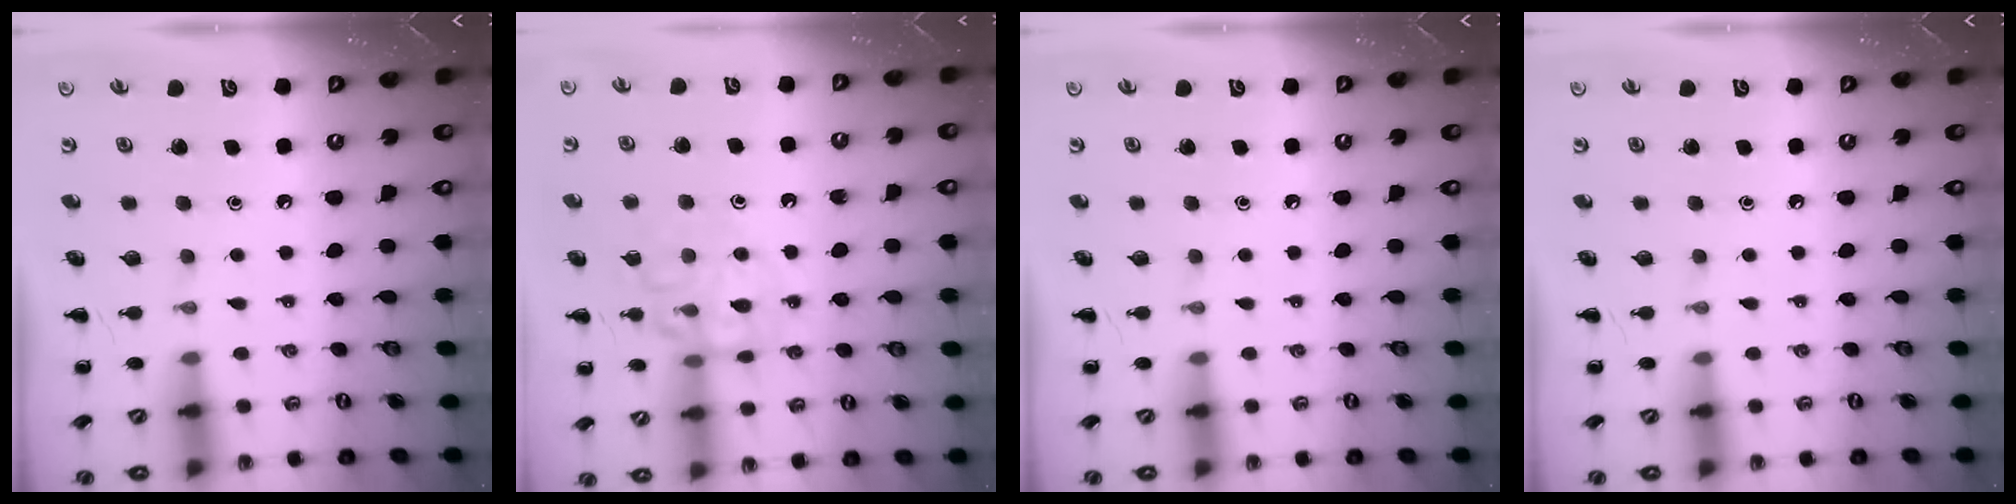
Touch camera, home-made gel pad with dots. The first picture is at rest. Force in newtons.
{"total": 12.0, "press": 11.9, "slide": 1.3}
{"total": 0.0}
{"total": 0.0}